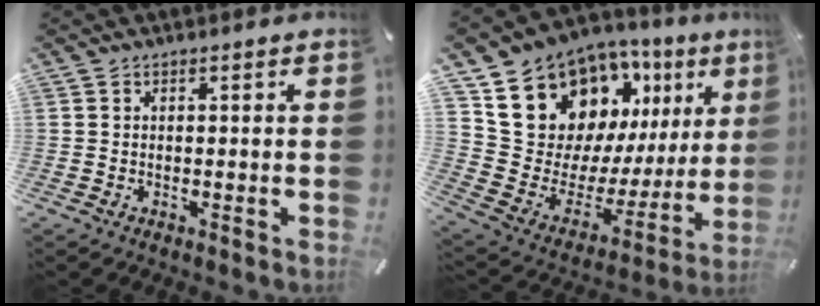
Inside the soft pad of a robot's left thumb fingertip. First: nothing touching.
{"total": 17.3, "force": [10.9, 11.6, 6.7], "torque": [-0.105, -0.093, 0.207]}